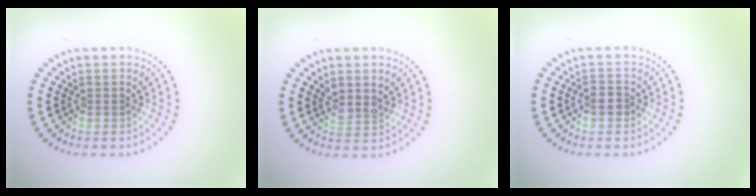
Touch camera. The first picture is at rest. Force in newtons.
{"total": 1.8, "press": 1.6, "slide": 0.9}
{"total": 1.4, "press": 1.3, "slide": 0.4}